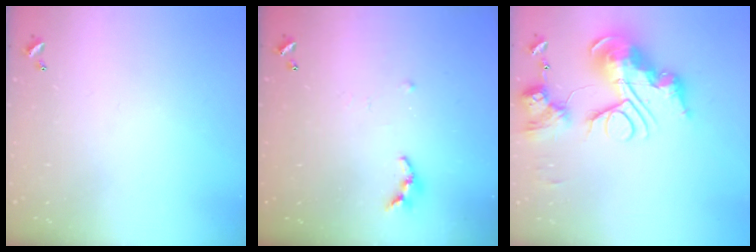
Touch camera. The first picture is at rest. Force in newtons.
{"total": 6.8, "press": 6.7, "slide": 0.5}
{"total": 0.7, "press": 0.7, "slide": 0.0}